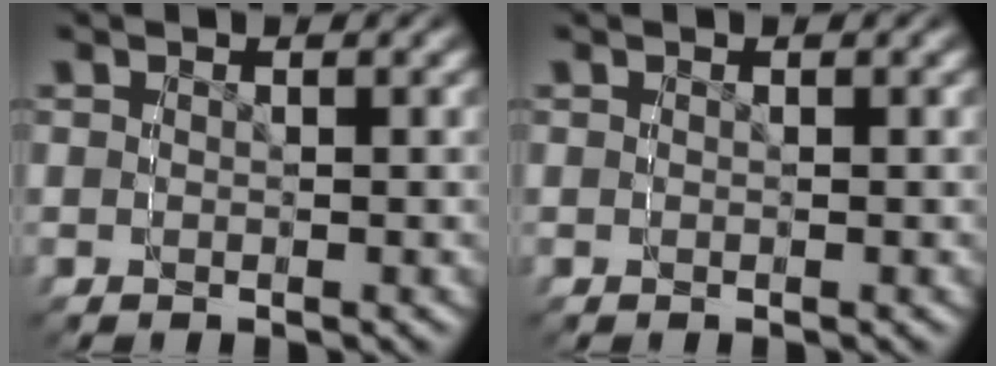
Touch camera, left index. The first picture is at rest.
{"total": 0.0}